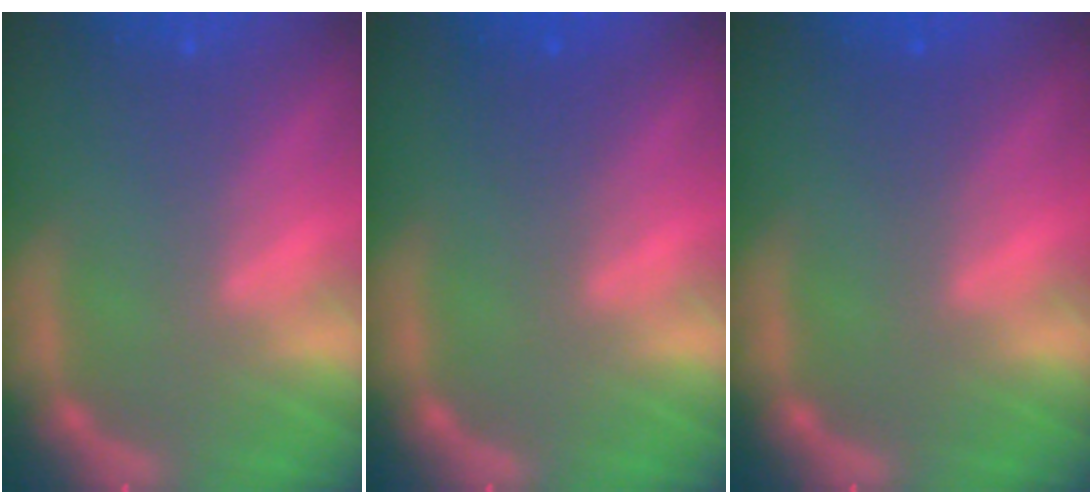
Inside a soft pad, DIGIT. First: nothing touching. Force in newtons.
{"total": 1.4}
{"total": 1.0}